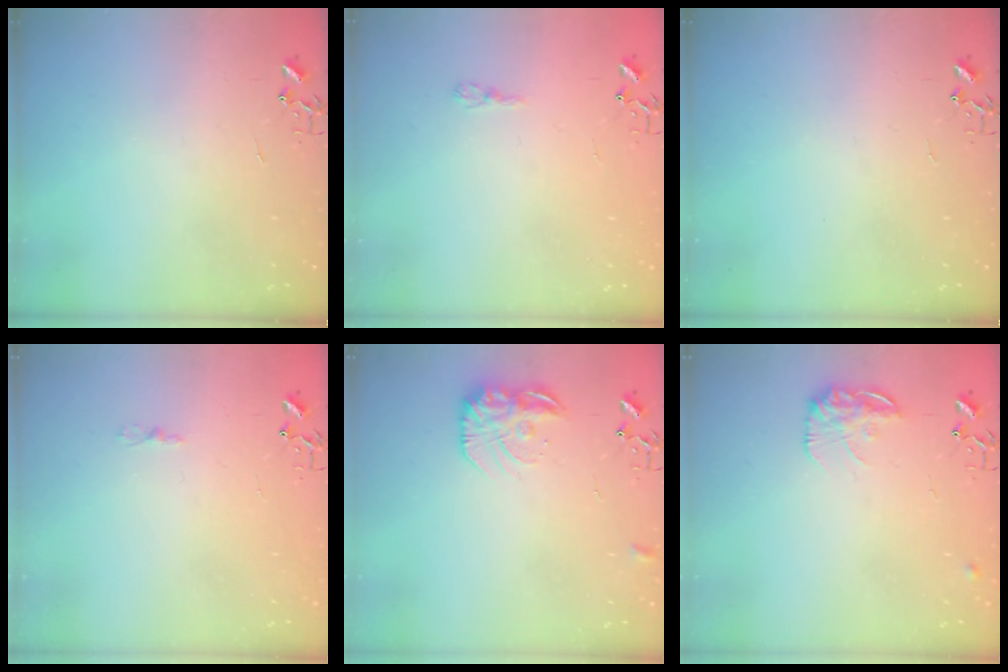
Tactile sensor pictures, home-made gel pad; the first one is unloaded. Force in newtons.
{"total": 5.2, "press": 5.1, "slide": 0.5}
{"total": 0.0}
{"total": 2.4, "press": 2.4, "slide": 0.3}
{"total": 14.0, "press": 14.0, "slide": 0.5}
{"total": 12.3, "press": 12.2, "slide": 0.6}